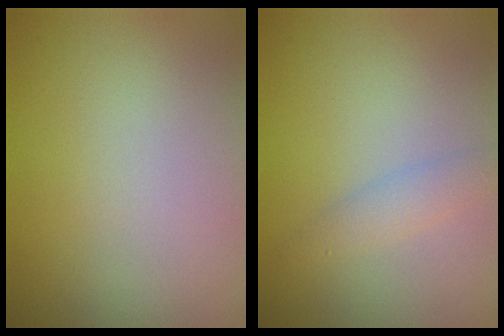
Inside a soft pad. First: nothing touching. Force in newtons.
{"total": 1.7, "press": 1.7, "slide": 0.1}